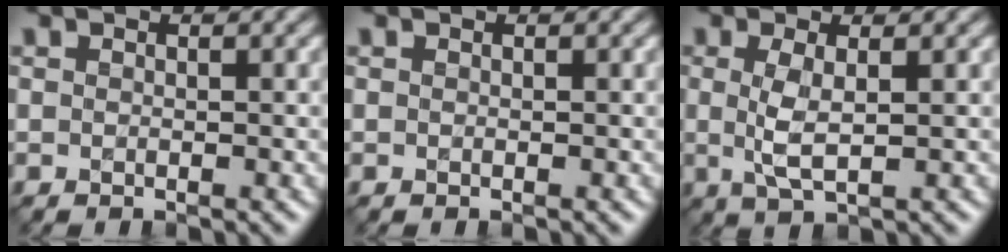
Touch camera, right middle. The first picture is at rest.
{"total": 0.0}
{"total": 2.8, "force": [0.3, 0.7, 2.7], "torque": [-0.061, -0.002, 0.005]}